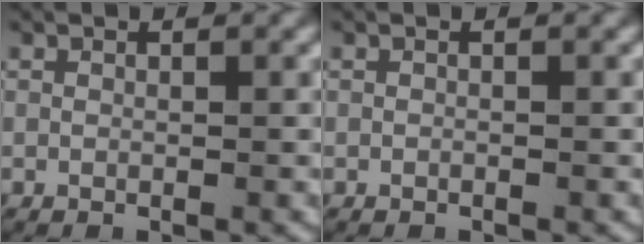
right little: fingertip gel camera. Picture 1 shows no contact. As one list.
[{"total": 0.0}]